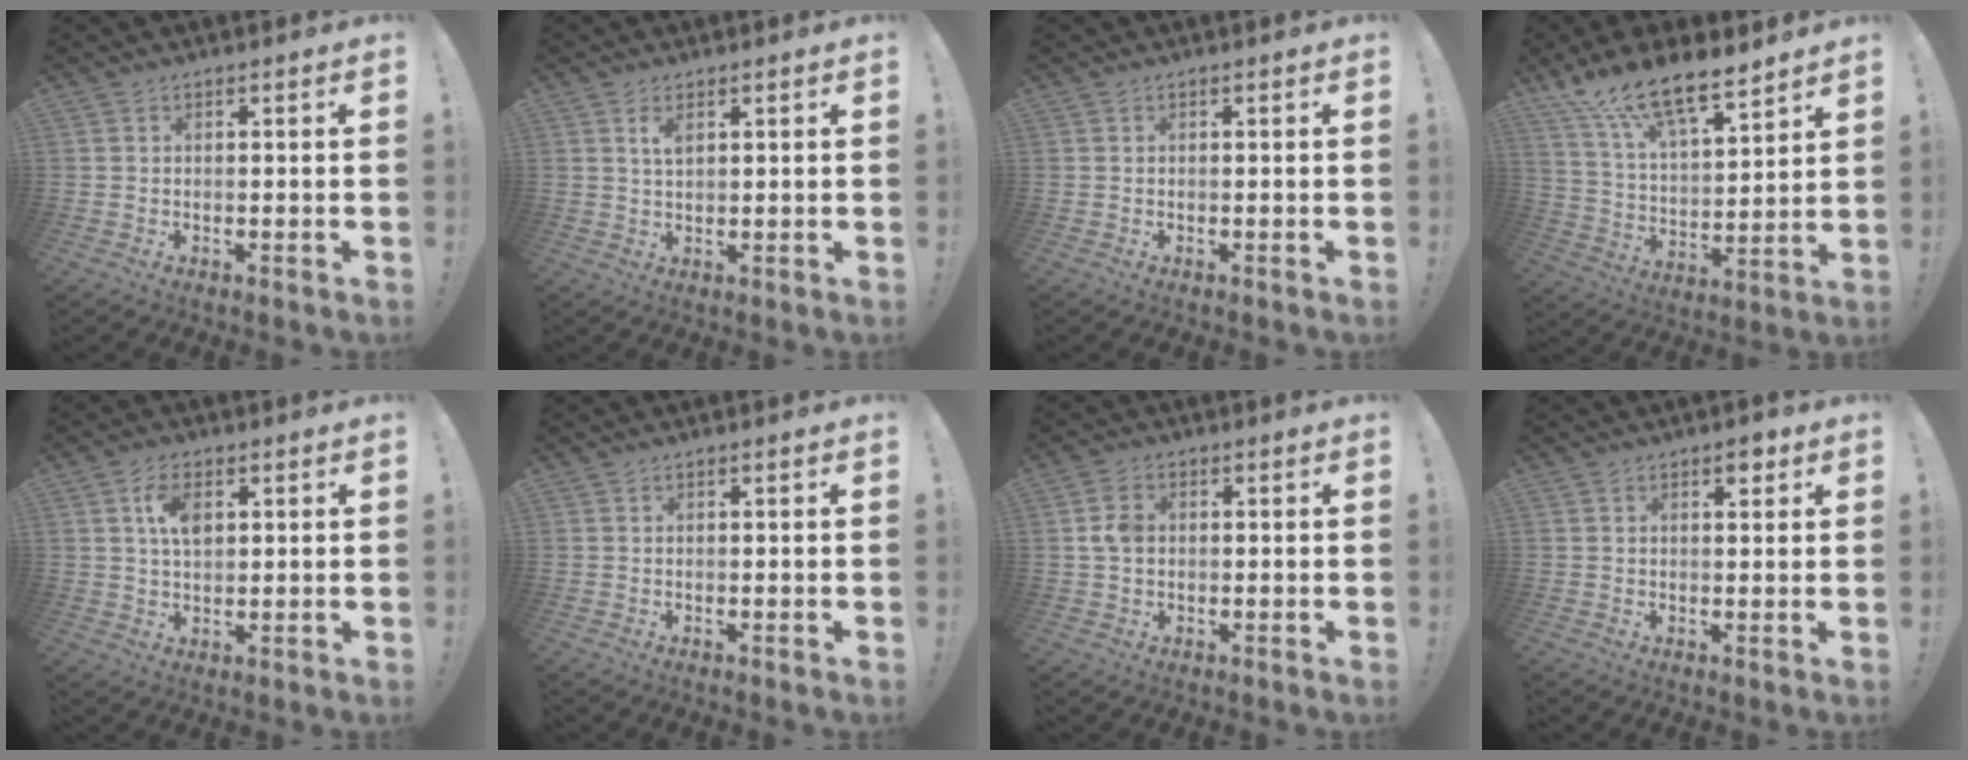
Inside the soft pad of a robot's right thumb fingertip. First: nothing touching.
{"total": 2.9, "force": [1.5, 1.3, 2.2], "torque": [-0.032, -0.007, 0.023]}
{"total": 0.0}
{"total": 15.7, "force": [12.6, 4.8, 8.1], "torque": [-0.147, -0.092, 0.228]}
{"total": 7.2, "force": [2.2, 4.1, 5.5], "torque": [-0.085, 0.000, 0.038]}
{"total": 0.0}
{"total": 4.9, "force": [0.4, 3.6, 3.4], "torque": [-0.064, 0.008, 0.009]}
{"total": 3.3, "force": [2.1, 1.7, 1.9], "torque": [-0.009, -0.010, 0.031]}